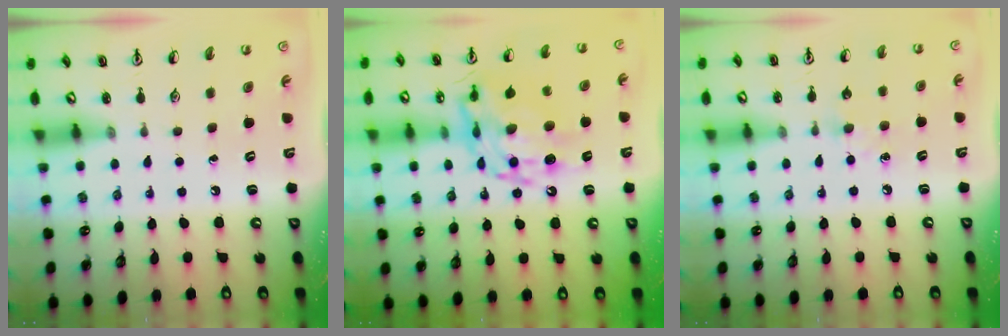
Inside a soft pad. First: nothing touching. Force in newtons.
{"total": 14.8, "press": 14.7, "slide": 1.6}
{"total": 7.5, "press": 7.4, "slide": 0.9}